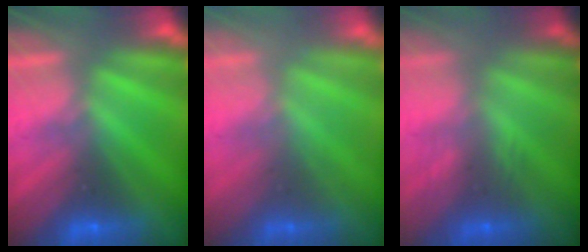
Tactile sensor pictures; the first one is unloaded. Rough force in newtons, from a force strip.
{"total": 2.2}
{"total": 2.9}